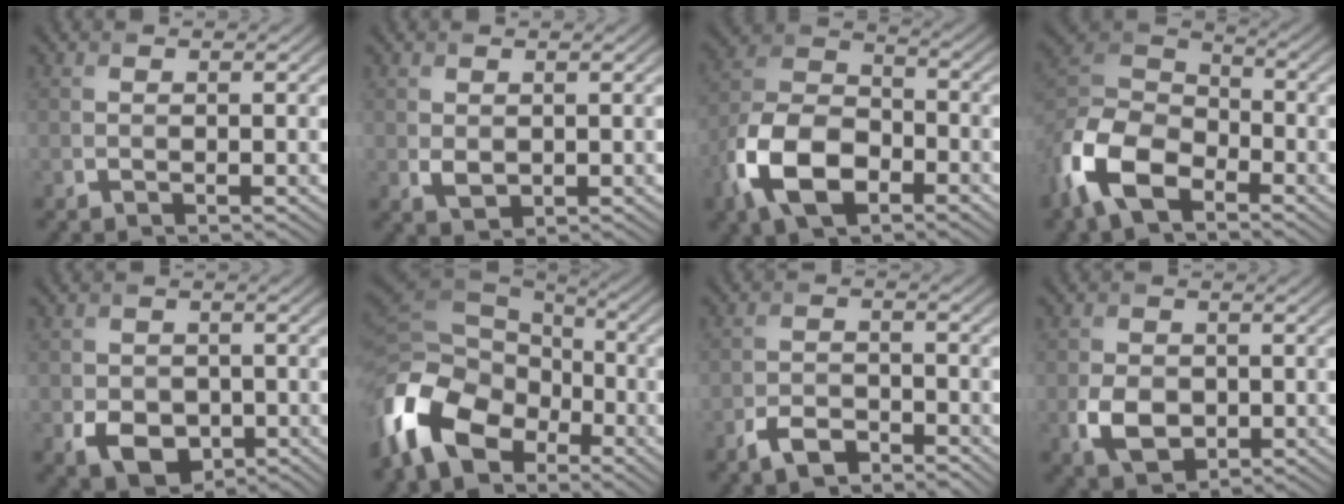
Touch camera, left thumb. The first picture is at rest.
{"total": 1.7, "force": [0.3, 1.2, 1.1], "torque": [-0.025, -0.004, 0.012]}
{"total": 12.2, "force": [-5.9, 6.9, 8.3], "torque": [-0.191, -0.010, -0.127]}
{"total": 12.5, "force": [-6.9, 6.8, 7.9], "torque": [-0.191, -0.017, -0.155]}
{"total": 5.1, "force": [-1.6, 3.9, 2.8], "torque": [-0.054, -0.017, -0.028]}
{"total": 15.6, "force": [-6.8, 10.3, 9.6], "torque": [-0.262, -0.046, -0.125]}
{"total": 3.8, "force": [-2.9, 1.5, 1.8], "torque": [-0.037, 0.000, -0.064]}
{"total": 4.7, "force": [-0.9, 3.5, 3.0], "torque": [-0.070, -0.014, -0.018]}